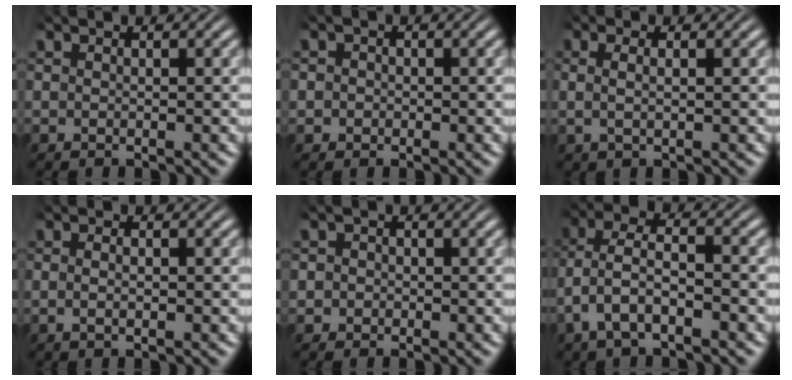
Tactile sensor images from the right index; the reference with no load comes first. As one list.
[{"total": 1.6, "force": [-0.5, 1.5, 0.1], "torque": [-0.004, -0.006, -0.010]}, {"total": 1.6, "force": [0.2, 0.4, 1.6], "torque": [-0.033, -0.005, 0.007]}, {"total": 1.1, "force": [-0.4, 0.3, 1.0], "torque": [-0.023, -0.005, -0.005]}, {"total": 2.0, "force": [-0.5, 1.9, 0.2], "torque": [-0.006, -0.007, -0.011]}, {"total": 4.3, "force": [-0.2, 2.9, 3.2], "torque": [-0.078, -0.013, 0.001]}]